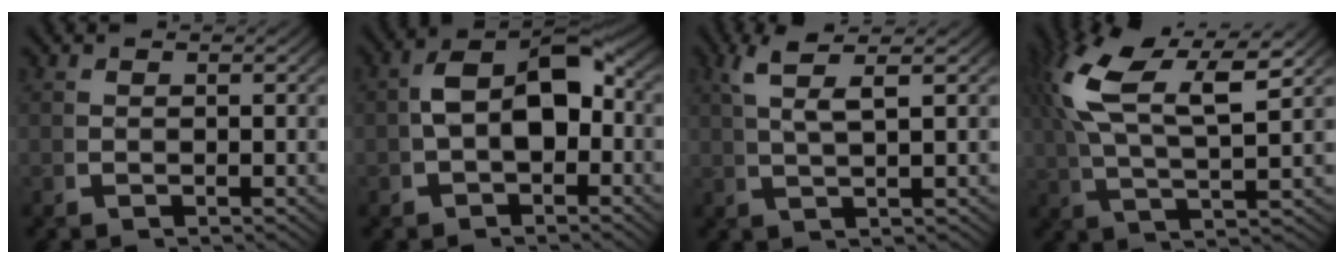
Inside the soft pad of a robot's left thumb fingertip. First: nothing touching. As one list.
[{"total": 8.6, "force": [0.0, 5.3, 6.7], "torque": [-0.108, -0.009, 0.003]}, {"total": 4.4, "force": [3.0, 0.7, 3.1], "torque": [-0.056, 0.016, 0.049]}, {"total": 10.0, "force": [3.6, 4.8, 8.0], "torque": [-0.161, 0.000, 0.059]}]